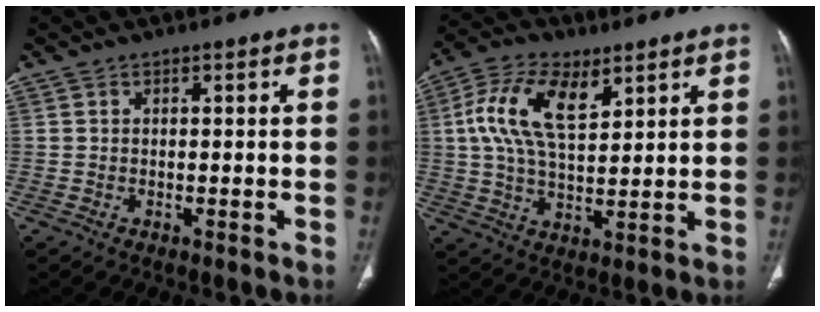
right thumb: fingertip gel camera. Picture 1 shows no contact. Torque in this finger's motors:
{"motor_torque": [0.15, 0.29, 0.61, -0.09, 0.18]}